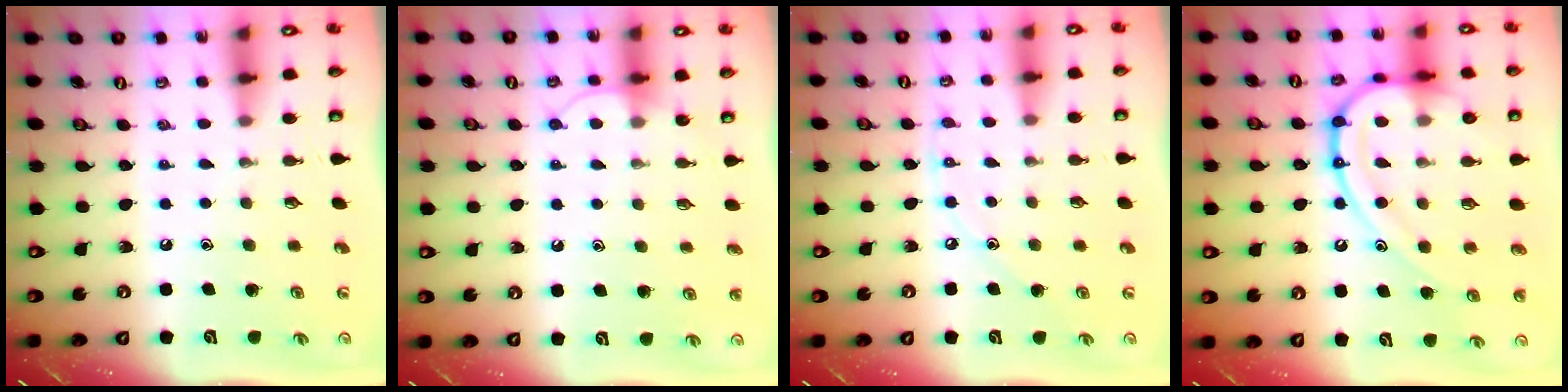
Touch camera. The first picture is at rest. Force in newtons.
{"total": 7.0, "press": 7.0, "slide": 0.7}
{"total": 6.0, "press": 6.0, "slide": 0.7}
{"total": 18.5, "press": 18.5, "slide": 1.2}